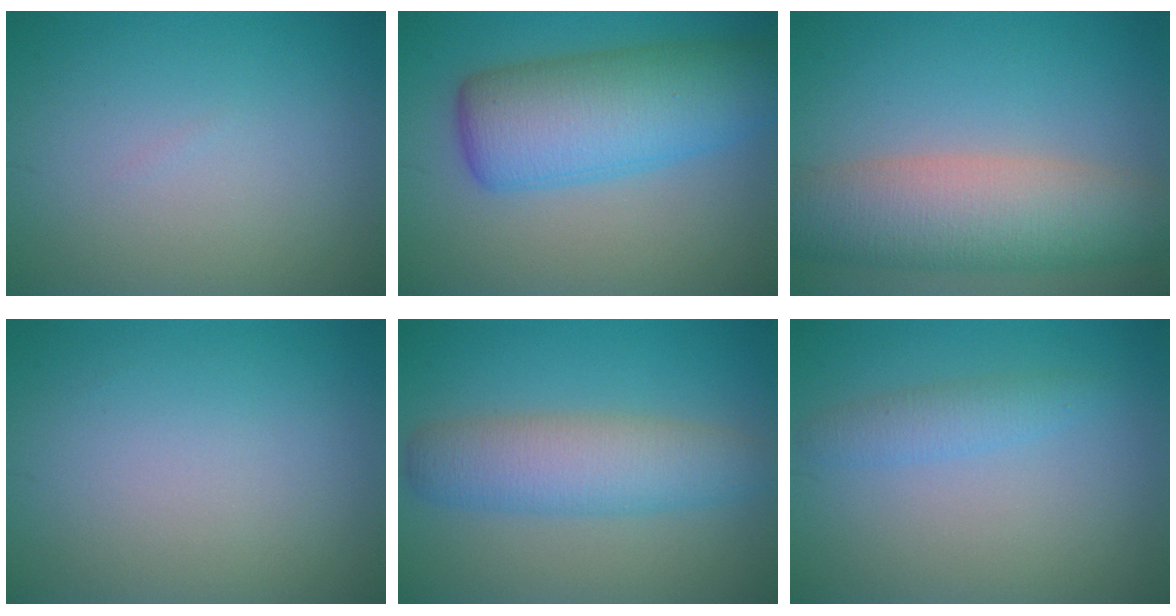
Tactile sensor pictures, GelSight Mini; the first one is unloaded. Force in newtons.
{"total": 9.2, "press": 9.2, "slide": 0.4}
{"total": 8.1, "press": 8.1, "slide": 0.7}
{"total": 0.0}
{"total": 5.5, "press": 5.5, "slide": 0.2}
{"total": 2.0, "press": 2.0, "slide": 0.2}